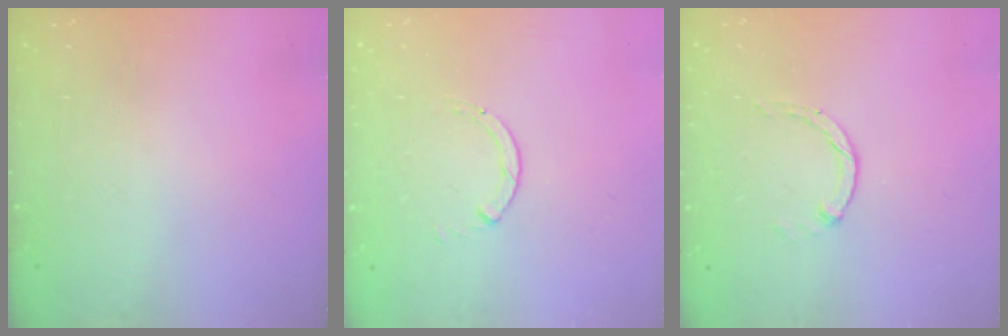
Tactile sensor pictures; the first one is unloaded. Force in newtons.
{"total": 0.8, "press": 0.7, "slide": 0.1}
{"total": 0.8, "press": 0.7, "slide": 0.2}